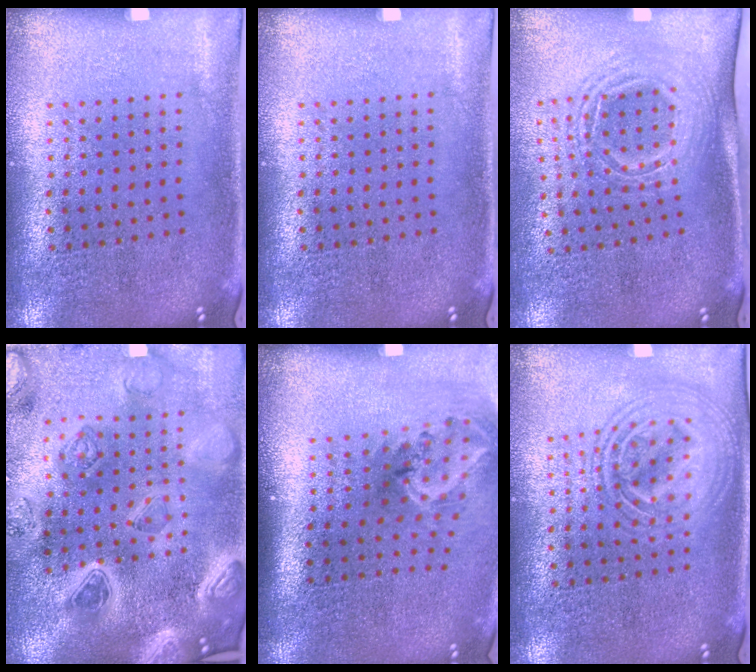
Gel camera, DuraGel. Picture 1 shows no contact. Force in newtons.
{"total": 0.0}
{"total": 1.6, "press": 1.2, "slide": 1.1}
{"total": 5.1, "press": 4.3, "slide": 2.8}
{"total": 2.1, "press": 1.3, "slide": 1.6}
{"total": 2.8, "press": 2.8, "slide": 0.3}